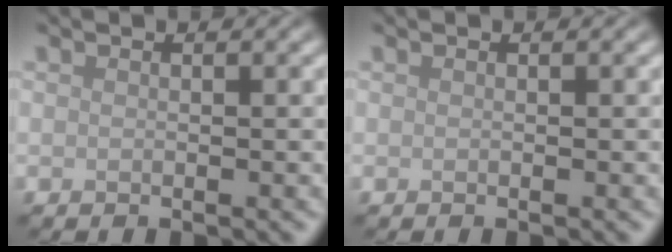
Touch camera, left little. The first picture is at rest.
{"total": 0.0}